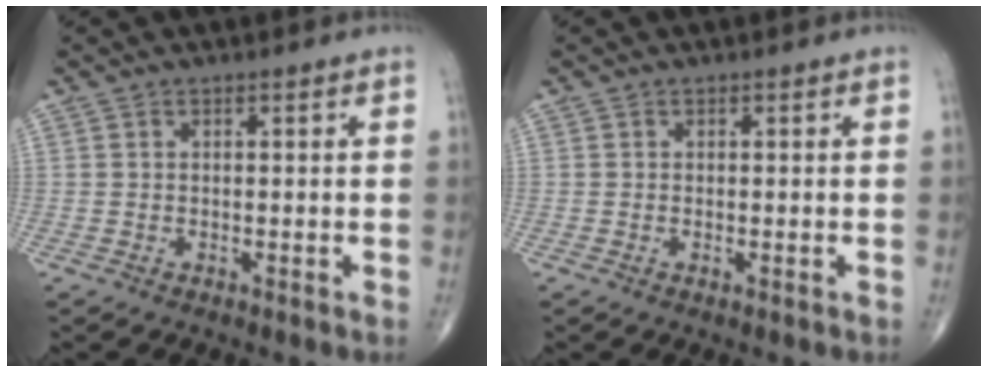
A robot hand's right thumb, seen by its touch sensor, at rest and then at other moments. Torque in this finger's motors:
{"motor_torque": [-0.44, -0.10, -0.51, 0.00, -0.09]}